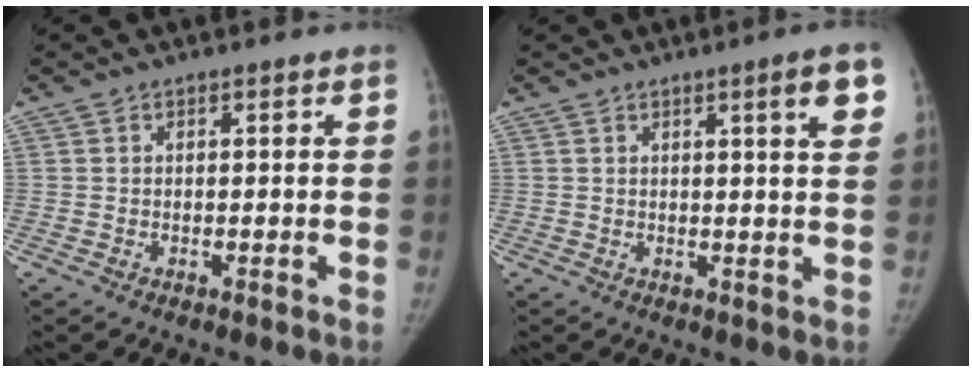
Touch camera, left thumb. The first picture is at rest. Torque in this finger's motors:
{"motor_torque": [0.93, 0.53, 0.92, -0.39, 0.14]}